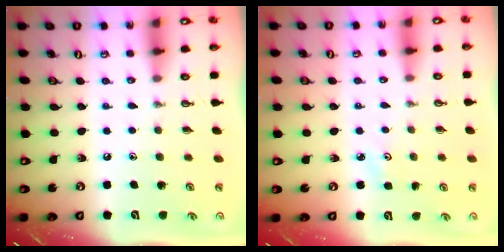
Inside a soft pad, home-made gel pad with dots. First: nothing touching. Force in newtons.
{"total": 2.2, "press": 2.1, "slide": 0.3}